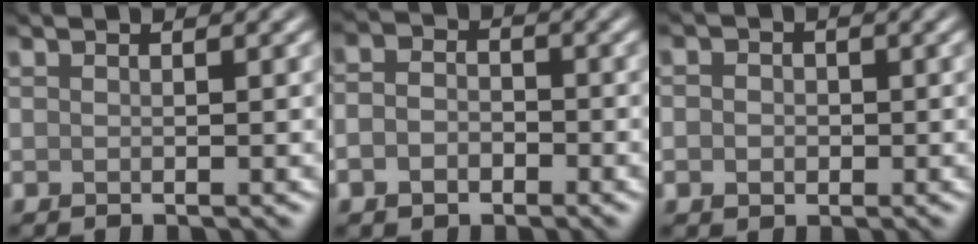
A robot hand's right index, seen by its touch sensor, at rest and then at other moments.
{"total": 3.1, "force": [-1.1, 2.3, 1.7], "torque": [-0.029, -0.001, -0.028]}
{"total": 2.2, "force": [0.1, 1.9, 1.1], "torque": [-0.004, 0.008, -0.013]}